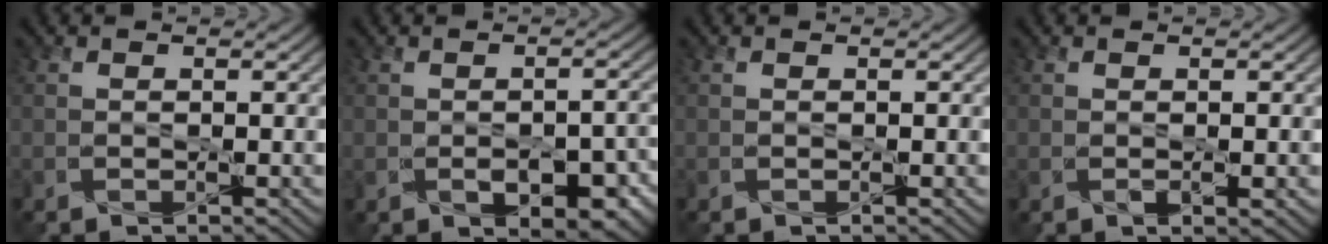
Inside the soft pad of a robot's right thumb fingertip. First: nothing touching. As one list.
[{"total": 5.9, "force": [-2.0, 3.3, 4.5], "torque": [-0.066, -0.018, -0.020]}, {"total": 0.0}, {"total": 1.0, "force": [-0.2, 0.3, 1.0], "torque": [-0.018, -0.007, 0.000]}]